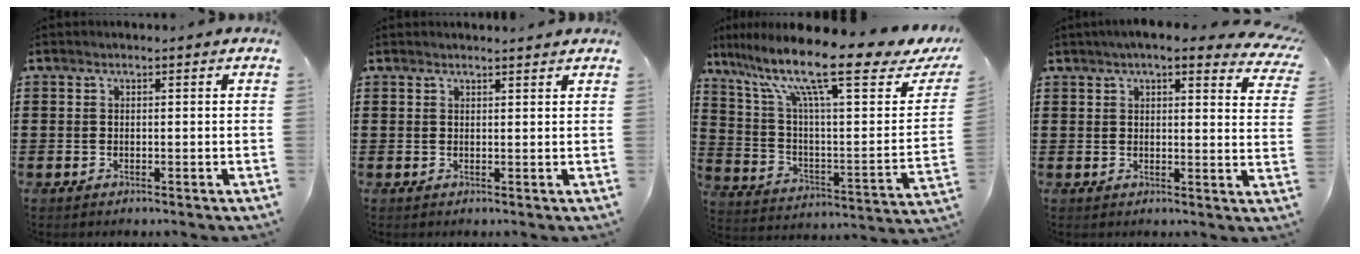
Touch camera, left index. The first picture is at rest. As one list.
[{"total": 1.2, "force": [1.2, 0.0, 0.3], "torque": [-0.007, -0.001, 0.023]}, {"total": 16.7, "force": [11.5, 2.3, 12.0], "torque": [-0.244, -0.068, 0.180]}, {"total": 5.4, "force": [4.6, 0.5, 2.9], "torque": [-0.063, -0.010, 0.080]}]